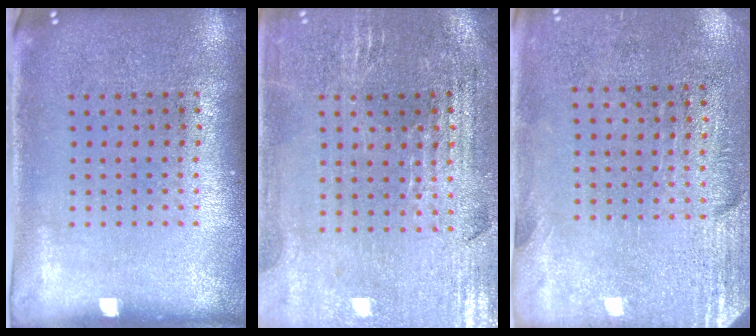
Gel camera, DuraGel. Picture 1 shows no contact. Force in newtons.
{"total": 1.3, "press": 1.3, "slide": 0.3}
{"total": 2.8, "press": 2.4, "slide": 1.5}